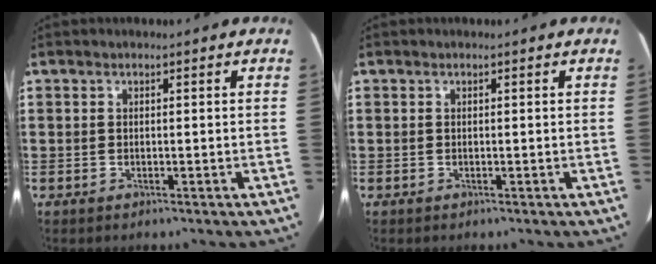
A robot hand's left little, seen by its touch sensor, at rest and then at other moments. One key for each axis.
{"total": 0.0}